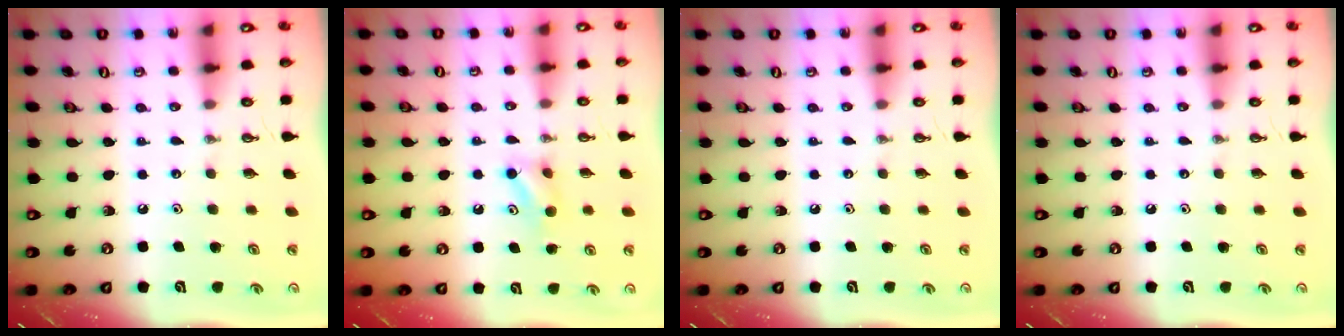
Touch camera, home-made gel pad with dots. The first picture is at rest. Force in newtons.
{"total": 5.3, "press": 5.2, "slide": 0.6}
{"total": 0.0}
{"total": 0.0}